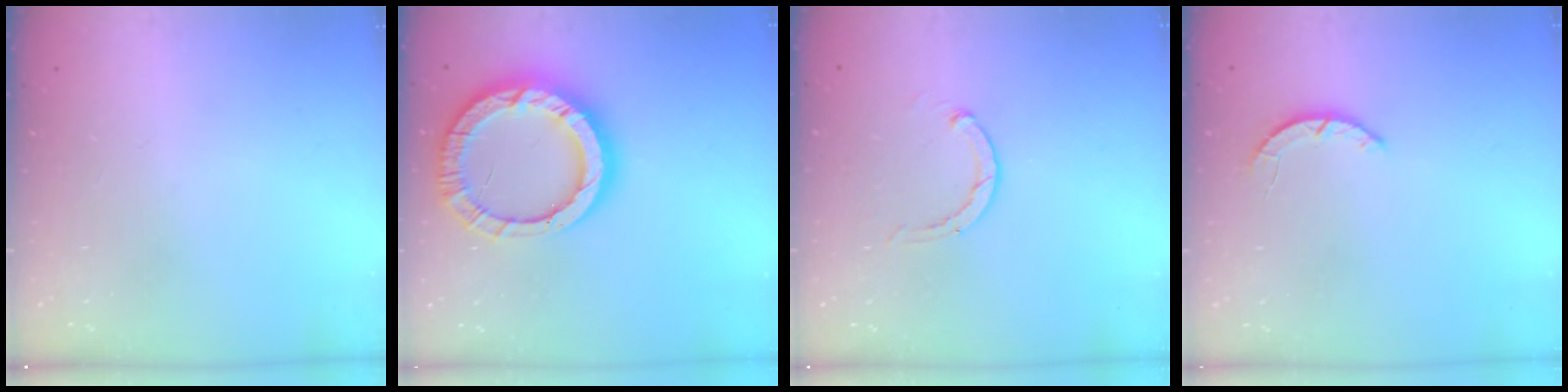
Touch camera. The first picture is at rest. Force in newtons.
{"total": 17.5, "press": 17.4, "slide": 1.5}
{"total": 2.8, "press": 2.8, "slide": 0.5}
{"total": 2.2, "press": 2.2, "slide": 0.3}